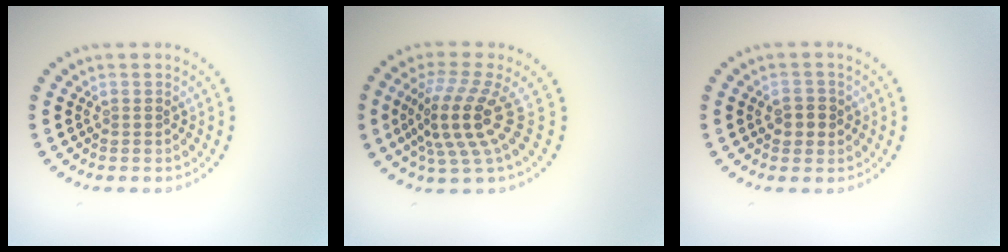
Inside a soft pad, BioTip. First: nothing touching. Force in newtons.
{"total": 4.7, "press": 3.5, "slide": 3.1}
{"total": 1.9, "press": 1.9, "slide": 0.2}